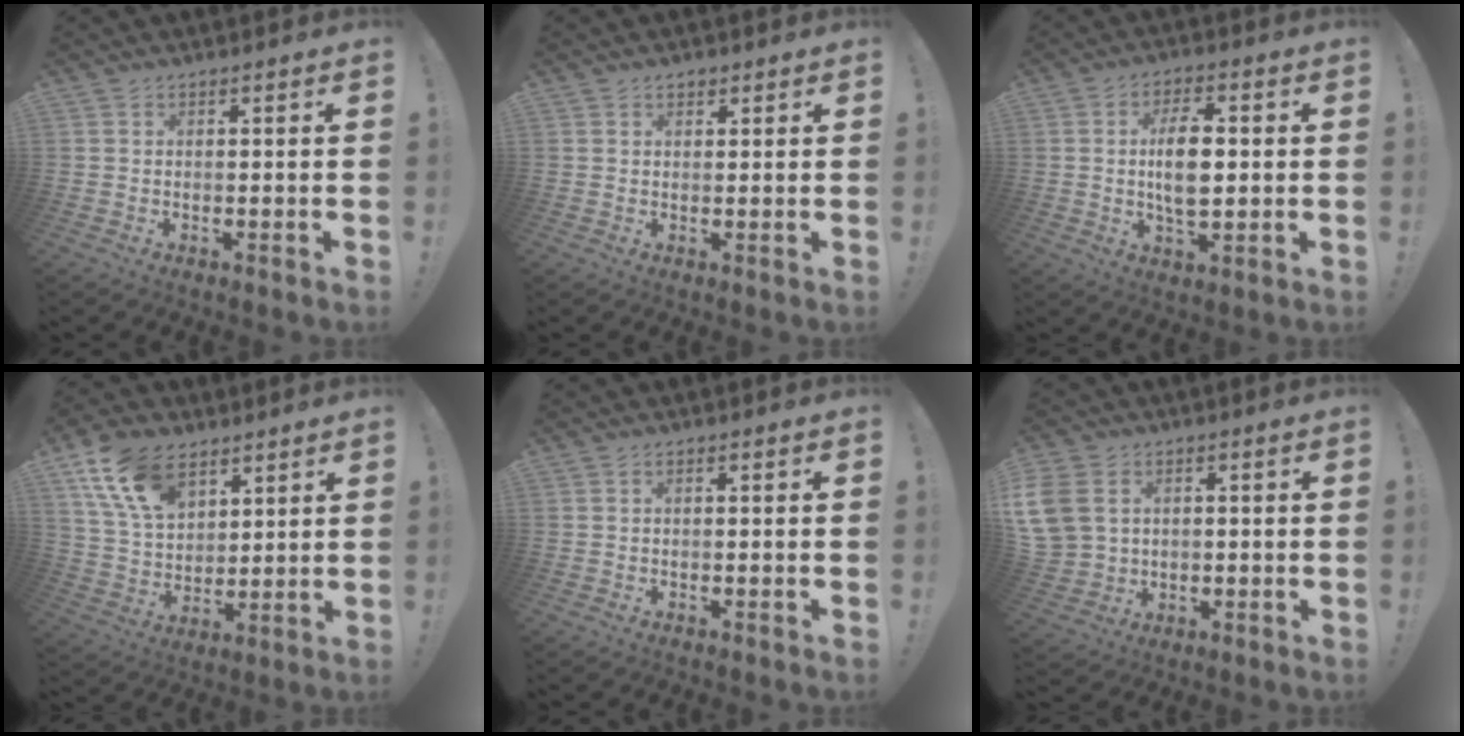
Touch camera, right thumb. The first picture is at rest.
{"total": 1.3, "force": [0.8, 0.9, 0.4], "torque": [0.006, -0.005, 0.012]}
{"total": 10.6, "force": [0.6, 5.6, 9.0], "torque": [-0.158, 0.002, 0.006]}
{"total": 16.1, "force": [9.0, 10.1, 8.8], "torque": [-0.154, -0.031, 0.171]}
{"total": 0.7, "force": [-0.3, 0.3, 0.6], "torque": [-0.015, 0.003, -0.005]}
{"total": 11.6, "force": [1.8, 9.8, 6.0], "torque": [-0.129, 0.003, 0.042]}